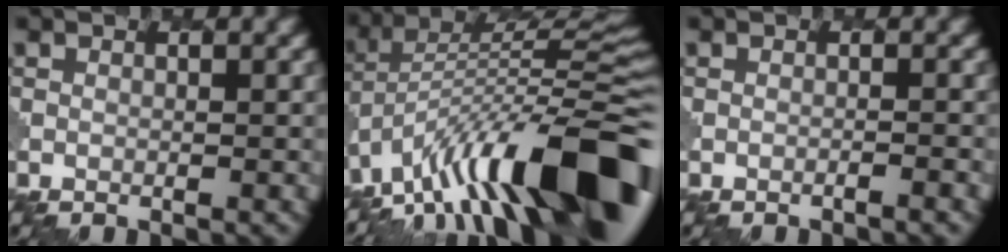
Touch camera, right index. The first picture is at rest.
{"total": 15.5, "force": [-7.5, 4.6, 12.8], "torque": [-0.199, 0.038, -0.139]}
{"total": 1.2, "force": [-0.8, 0.2, 0.9], "torque": [-0.004, 0.002, -0.020]}